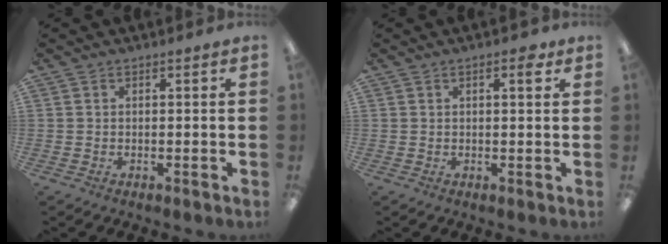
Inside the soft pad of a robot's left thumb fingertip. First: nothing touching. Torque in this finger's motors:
{"motor_torque": [0.03, 0.01, -0.02, -0.20, 0.01]}